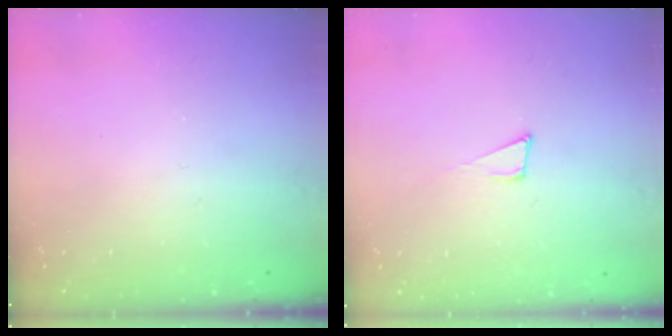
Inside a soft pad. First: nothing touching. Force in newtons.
{"total": 6.3, "press": 6.1, "slide": 1.2}